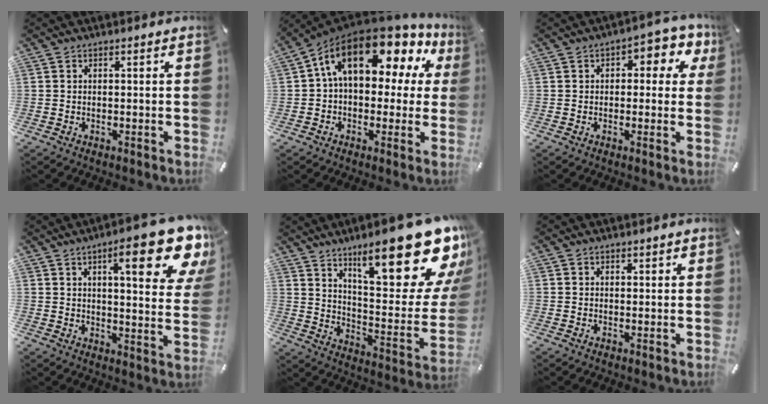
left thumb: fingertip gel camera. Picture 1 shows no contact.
{"total": 17.6, "force": [7.8, 9.8, 12.3], "torque": [-0.210, -0.045, 0.130]}
{"total": 5.9, "force": [1.5, 3.8, 4.2], "torque": [-0.047, -0.002, 0.018]}
{"total": 19.2, "force": [10.4, 6.2, 14.9], "torque": [-0.192, -0.063, 0.158]}
{"total": 28.5, "force": [17.8, 9.0, 20.5], "torque": [-0.270, -0.128, 0.291]}
{"total": 1.3, "force": [0.7, 1.1, 0.1], "torque": [0.007, 0.000, 0.010]}